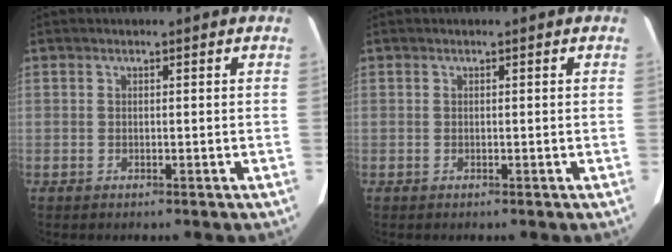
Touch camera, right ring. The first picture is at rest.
{"total": 0.0}